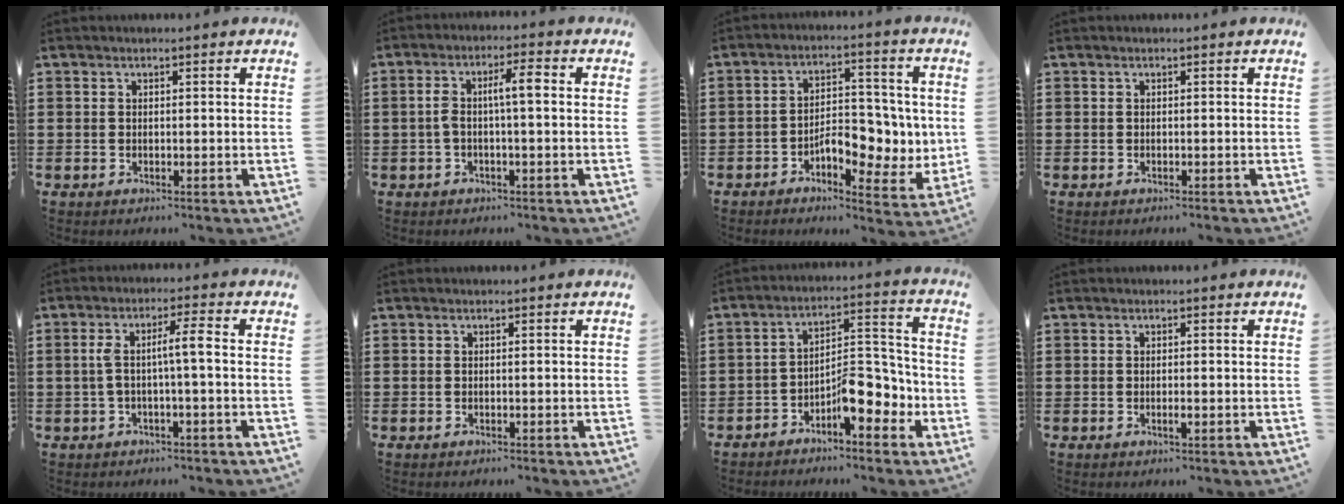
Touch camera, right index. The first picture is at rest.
{"total": 4.8, "force": [-0.1, 0.9, 4.7], "torque": [-0.094, 0.007, -0.009]}
{"total": 7.7, "force": [-1.7, 4.7, 5.8], "torque": [-0.073, 0.005, -0.036]}
{"total": 0.0}
{"total": 5.2, "force": [-0.2, 0.5, 5.1], "torque": [-0.097, 0.005, -0.011]}
{"total": 0.0}
{"total": 9.2, "force": [-4.9, 3.5, 6.9], "torque": [-0.094, 0.003, -0.089]}
{"total": 1.0, "force": [-0.5, 0.1, 0.8], "torque": [-0.016, -0.004, -0.007]}